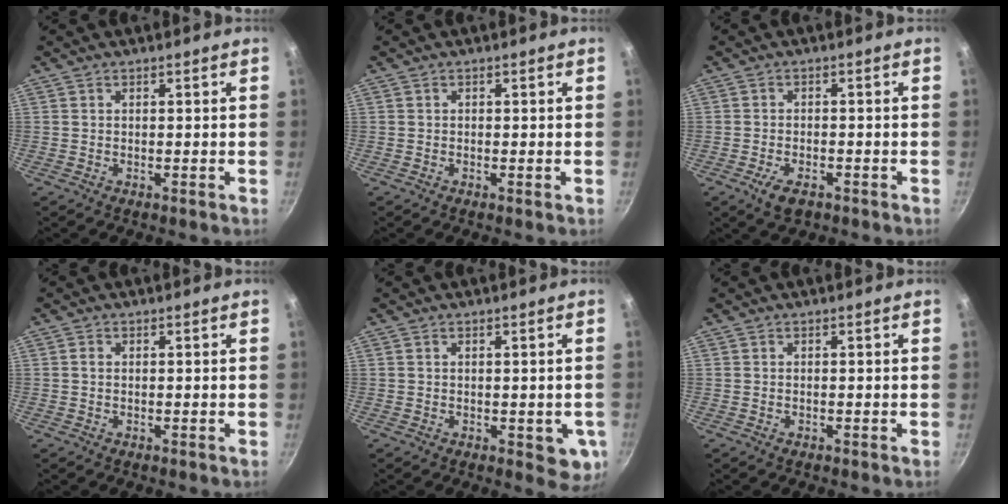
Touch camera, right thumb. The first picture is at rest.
{"total": 0.0}
{"total": 4.5, "force": [-2.5, 2.3, 3.0], "torque": [-0.057, 0.008, -0.042]}
{"total": 0.7, "force": [0.0, 0.6, 0.4], "torque": [-0.007, 0.003, 0.000]}
{"total": 6.2, "force": [-0.7, 3.2, 5.3], "torque": [-0.042, 0.000, -0.003]}
{"total": 0.0}